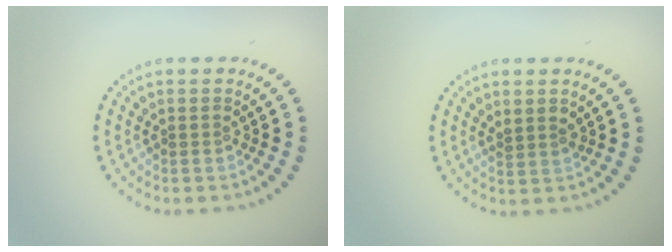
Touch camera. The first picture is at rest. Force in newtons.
{"total": 1.3, "press": 1.1, "slide": 0.8}